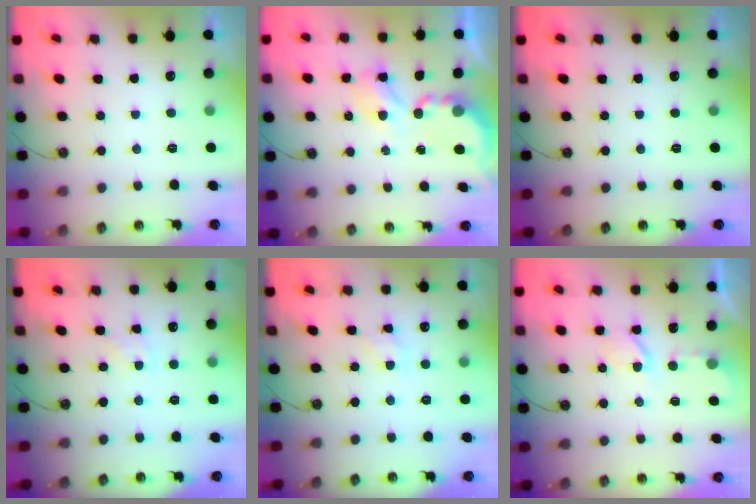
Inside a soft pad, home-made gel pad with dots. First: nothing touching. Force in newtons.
{"total": 4.5, "press": 4.5, "slide": 0.3}
{"total": 0.0}
{"total": 2.3, "press": 2.2, "slide": 0.4}
{"total": 3.9, "press": 3.9, "slide": 0.3}
{"total": 3.6, "press": 3.5, "slide": 0.6}